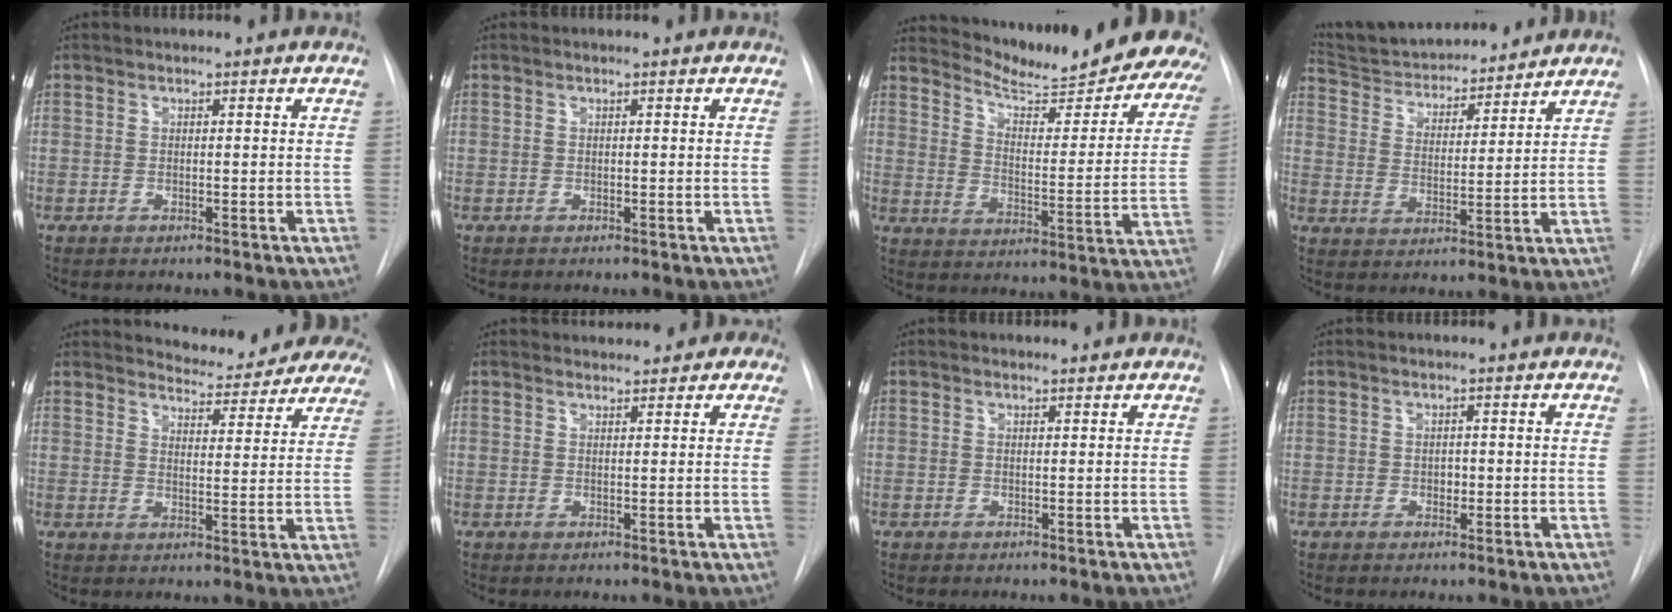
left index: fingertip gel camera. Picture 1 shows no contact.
{"total": 0.0}
{"total": 20.7, "force": [19.5, 2.2, 6.6], "torque": [-0.088, -0.080, 0.247]}
{"total": 15.9, "force": [14.9, 3.3, 4.4], "torque": [-0.071, 0.011, 0.243]}
{"total": 12.7, "force": [12.3, 2.6, 1.8], "torque": [-0.007, -0.031, 0.135]}
{"total": 5.9, "force": [5.1, 2.6, 1.1], "torque": [0.001, 0.014, 0.047]}
{"total": 0.6, "force": [0.5, 0.3, -0.1], "torque": [-0.003, -0.002, 0.005]}
{"total": 0.0}